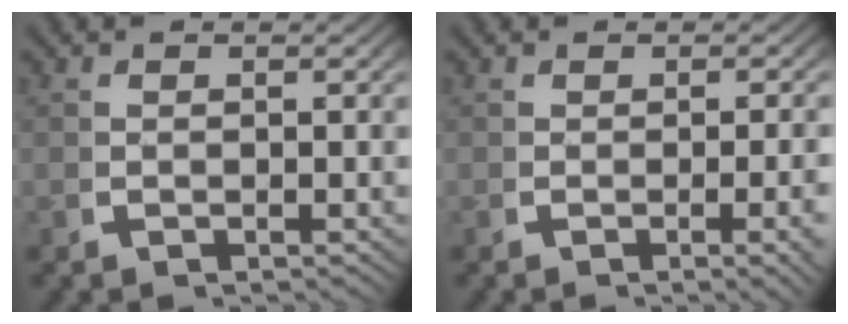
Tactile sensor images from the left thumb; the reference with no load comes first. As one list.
[{"total": 2.1, "force": [-0.3, 0.3, 2.0], "torque": [-0.022, 0.003, -0.007]}]